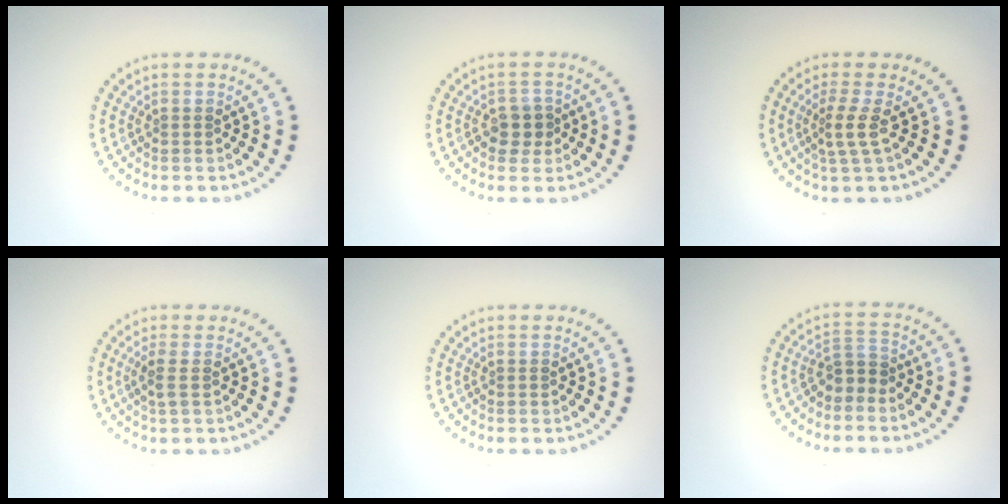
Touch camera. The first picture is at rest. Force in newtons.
{"total": 1.8, "press": 1.7, "slide": 0.6}
{"total": 2.3, "press": 1.6, "slide": 1.6}
{"total": 1.3, "press": 1.1, "slide": 0.7}
{"total": 0.0}
{"total": 2.1, "press": 1.7, "slide": 1.2}